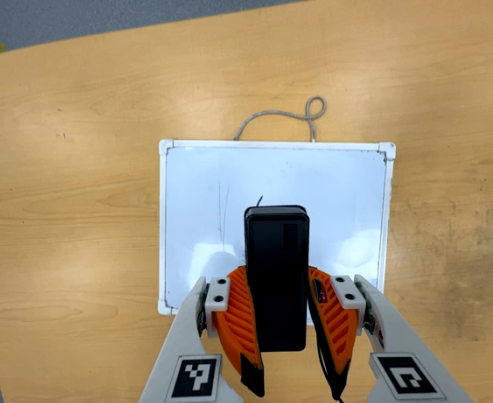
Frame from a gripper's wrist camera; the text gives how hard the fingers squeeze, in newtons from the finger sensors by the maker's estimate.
{"total": 7.8, "left": 6.4, "right": 9.3}